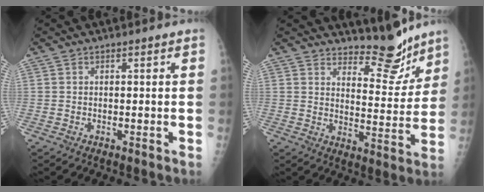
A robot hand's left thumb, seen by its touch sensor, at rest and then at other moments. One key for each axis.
{"total": 9.4, "fx": 8.5, "fy": 3.0, "fz": 2.6, "tx": -0.004, "ty": -0.078, "tz": 0.129}